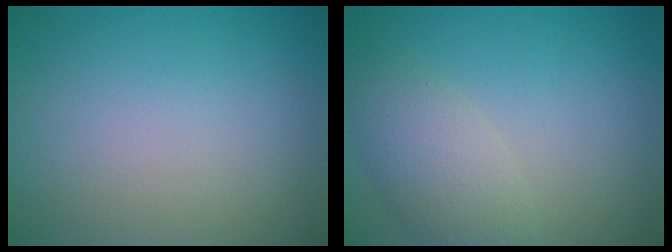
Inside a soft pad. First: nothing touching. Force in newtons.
{"total": 3.7, "press": 3.7, "slide": 0.3}